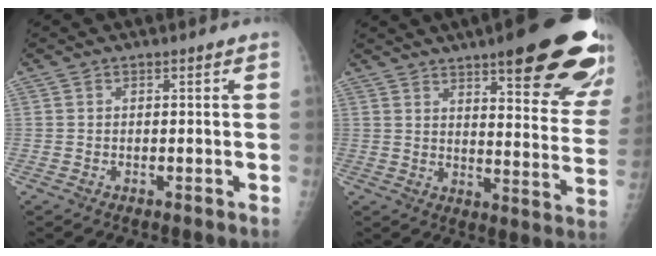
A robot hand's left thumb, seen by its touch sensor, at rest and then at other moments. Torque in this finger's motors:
{"motor_torque": [2.52, 1.96, 1.52, -1.26, 0.38]}